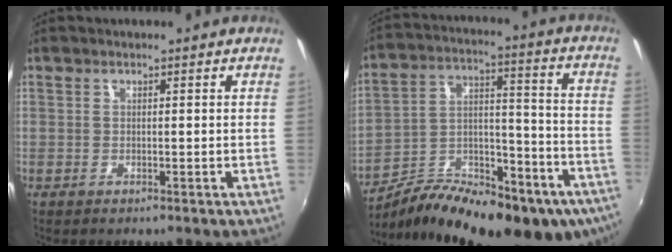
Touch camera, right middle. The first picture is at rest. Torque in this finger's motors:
{"motor_torque": [1.18, -0.95, 0.29, 0.14]}